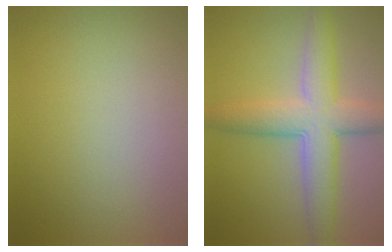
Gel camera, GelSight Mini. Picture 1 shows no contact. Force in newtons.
{"total": 6.5, "press": 6.5, "slide": 0.3}